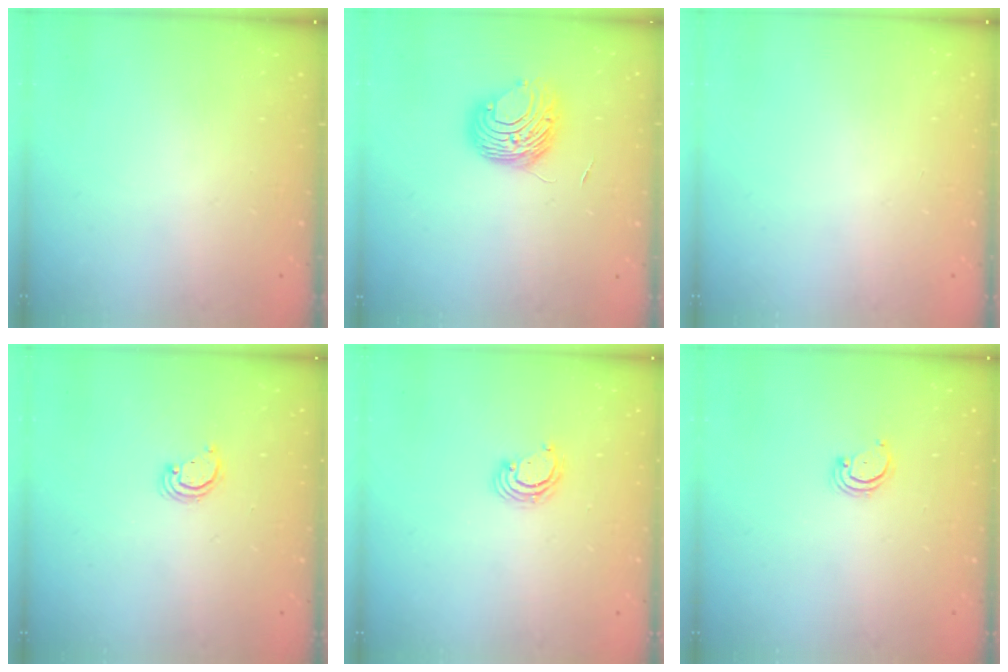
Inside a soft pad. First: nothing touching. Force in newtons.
{"total": 9.2, "press": 9.2, "slide": 0.5}
{"total": 0.0}
{"total": 2.8, "press": 2.8, "slide": 0.2}
{"total": 3.2, "press": 3.2, "slide": 0.1}
{"total": 2.5, "press": 2.5, "slide": 0.3}